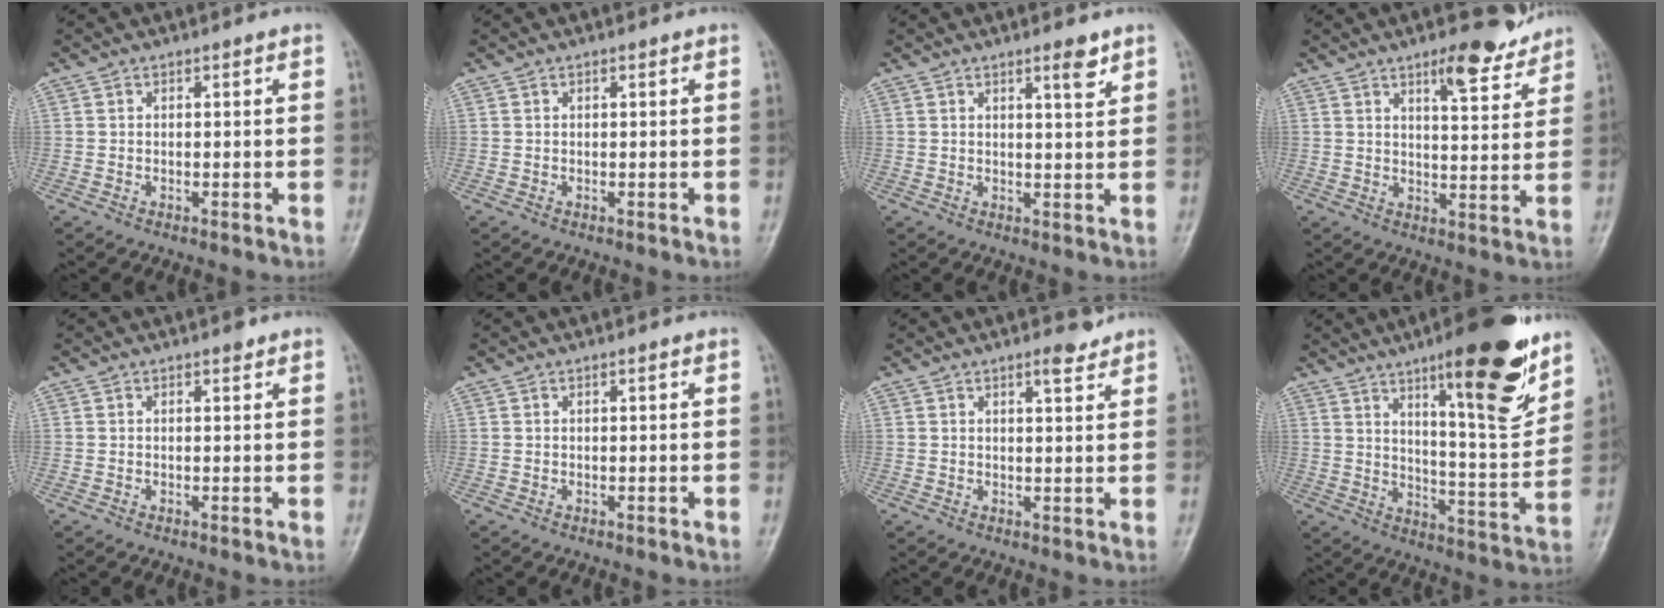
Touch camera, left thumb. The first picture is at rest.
{"total": 0.0}
{"total": 3.3, "force": [2.3, 0.6, 2.3], "torque": [-0.030, -0.017, 0.034]}
{"total": 8.6, "force": [6.2, 2.6, 5.3], "torque": [-0.057, -0.043, 0.090]}
{"total": 0.8, "force": [0.6, 0.4, 0.4], "torque": [-0.006, -0.002, 0.005]}
{"total": 0.0}
{"total": 3.0, "force": [2.3, 0.8, 1.8], "torque": [-0.024, -0.016, 0.034]}
{"total": 18.9, "force": [11.6, 4.2, 14.3], "torque": [-0.174, -0.070, 0.178]}